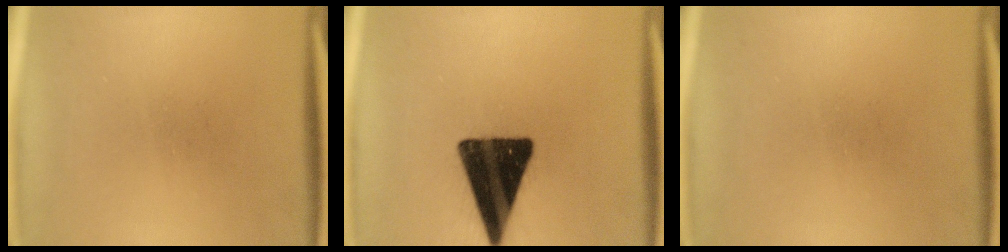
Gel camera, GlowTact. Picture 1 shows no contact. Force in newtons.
{"total": 17.8}
{"total": 0.0}